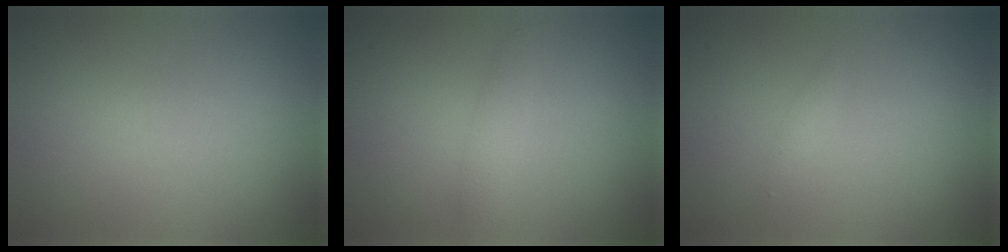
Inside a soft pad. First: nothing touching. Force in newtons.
{"total": 1.5, "press": 1.5, "slide": 0.0}
{"total": 0.6, "press": 0.6, "slide": 0.0}